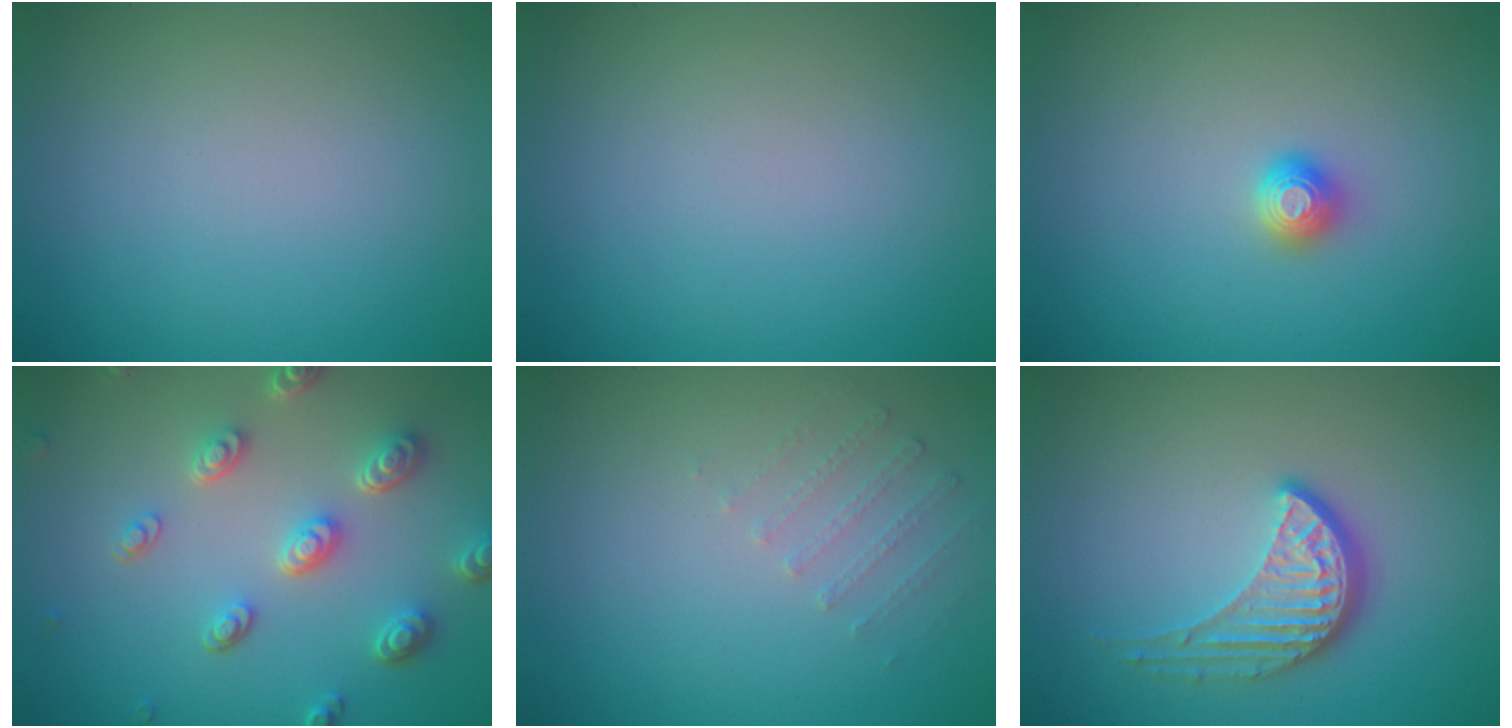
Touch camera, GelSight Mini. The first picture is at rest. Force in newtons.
{"total": 0.0}
{"total": 1.3, "press": 1.2, "slide": 0.5}
{"total": 4.9, "press": 3.8, "slide": 3.1}
{"total": 1.1, "press": 0.7, "slide": 0.8}
{"total": 3.9, "press": 3.0, "slide": 2.5}